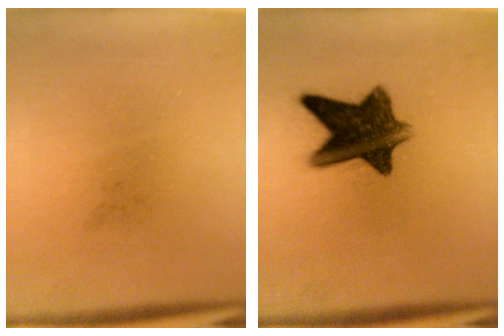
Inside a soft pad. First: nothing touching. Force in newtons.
{"total": 11.0}